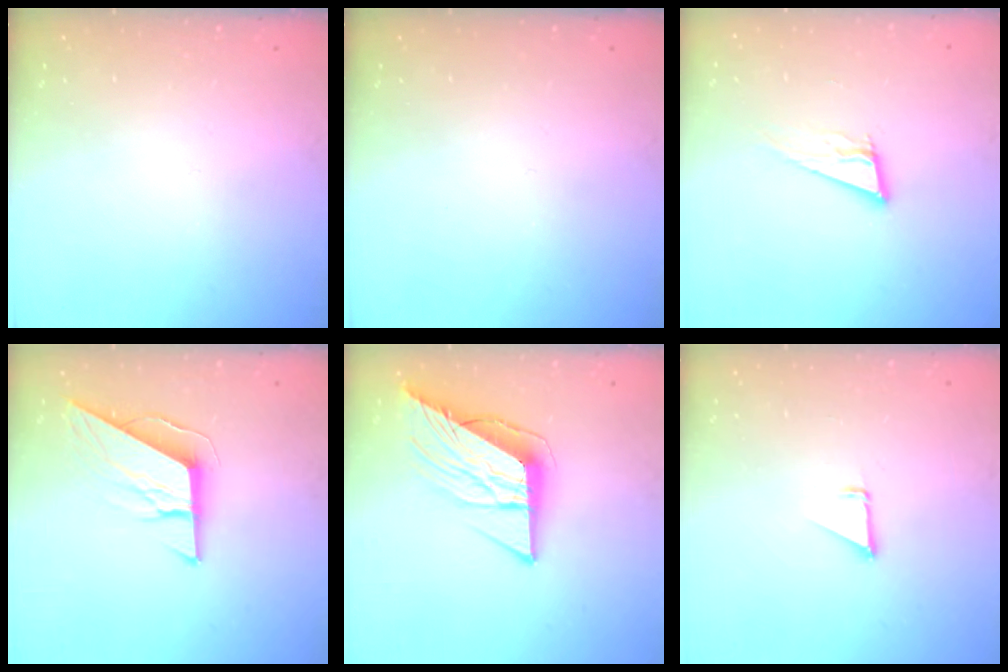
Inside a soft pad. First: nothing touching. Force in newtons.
{"total": 0.0}
{"total": 9.2, "press": 8.4, "slide": 3.5}
{"total": 8.8, "press": 8.8, "slide": 0.5}
{"total": 11.4, "press": 11.3, "slide": 1.3}
{"total": 1.4, "press": 1.3, "slide": 0.1}